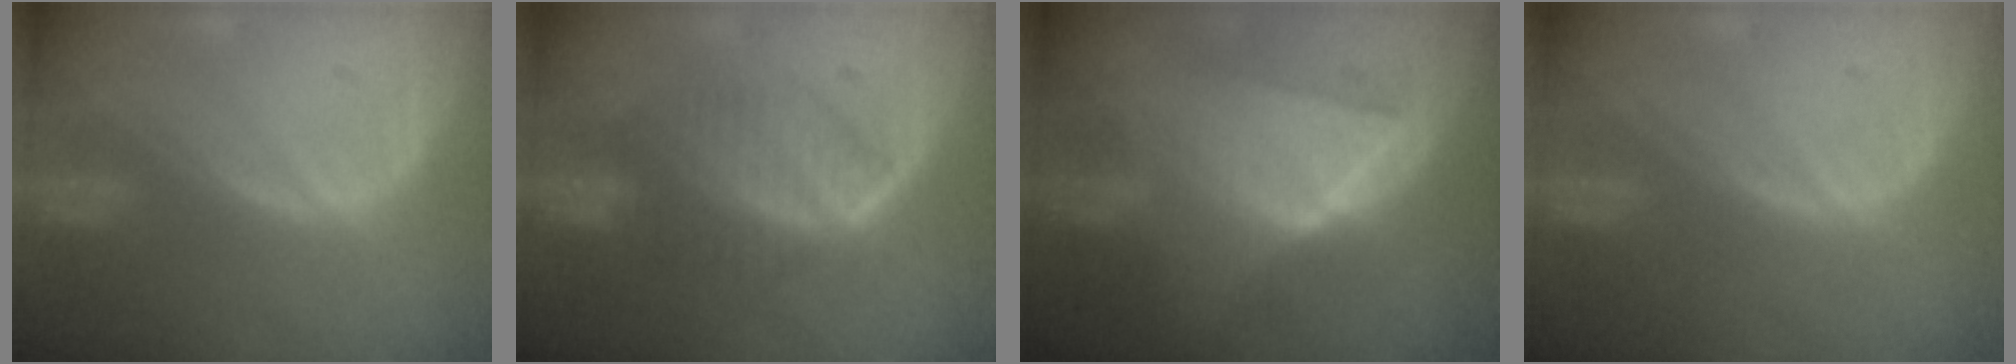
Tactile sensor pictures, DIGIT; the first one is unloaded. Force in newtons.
{"total": 6.6, "press": 6.5, "slide": 1.3}
{"total": 9.2, "press": 9.2, "slide": 0.5}
{"total": 0.0}